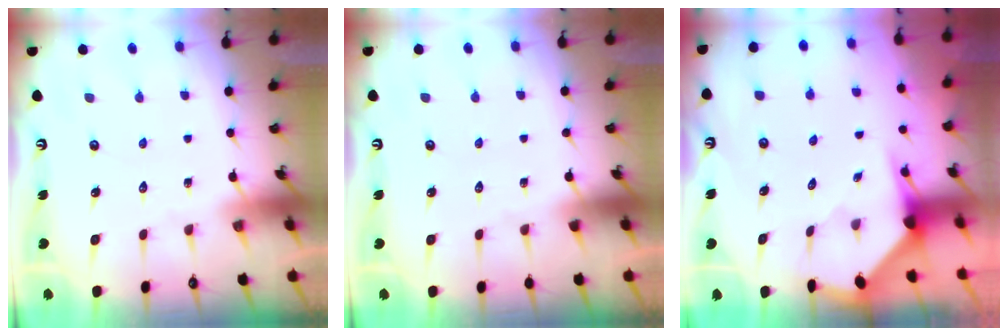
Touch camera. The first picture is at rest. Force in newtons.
{"total": 0.0}
{"total": 3.2, "press": 3.2, "slide": 0.3}